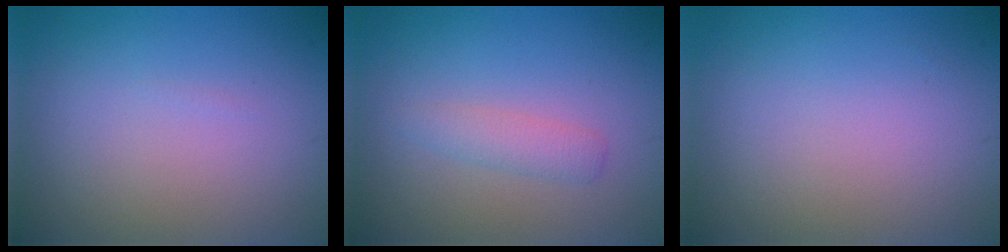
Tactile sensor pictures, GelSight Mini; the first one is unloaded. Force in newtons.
{"total": 1.7, "press": 1.7, "slide": 0.1}
{"total": 0.0}